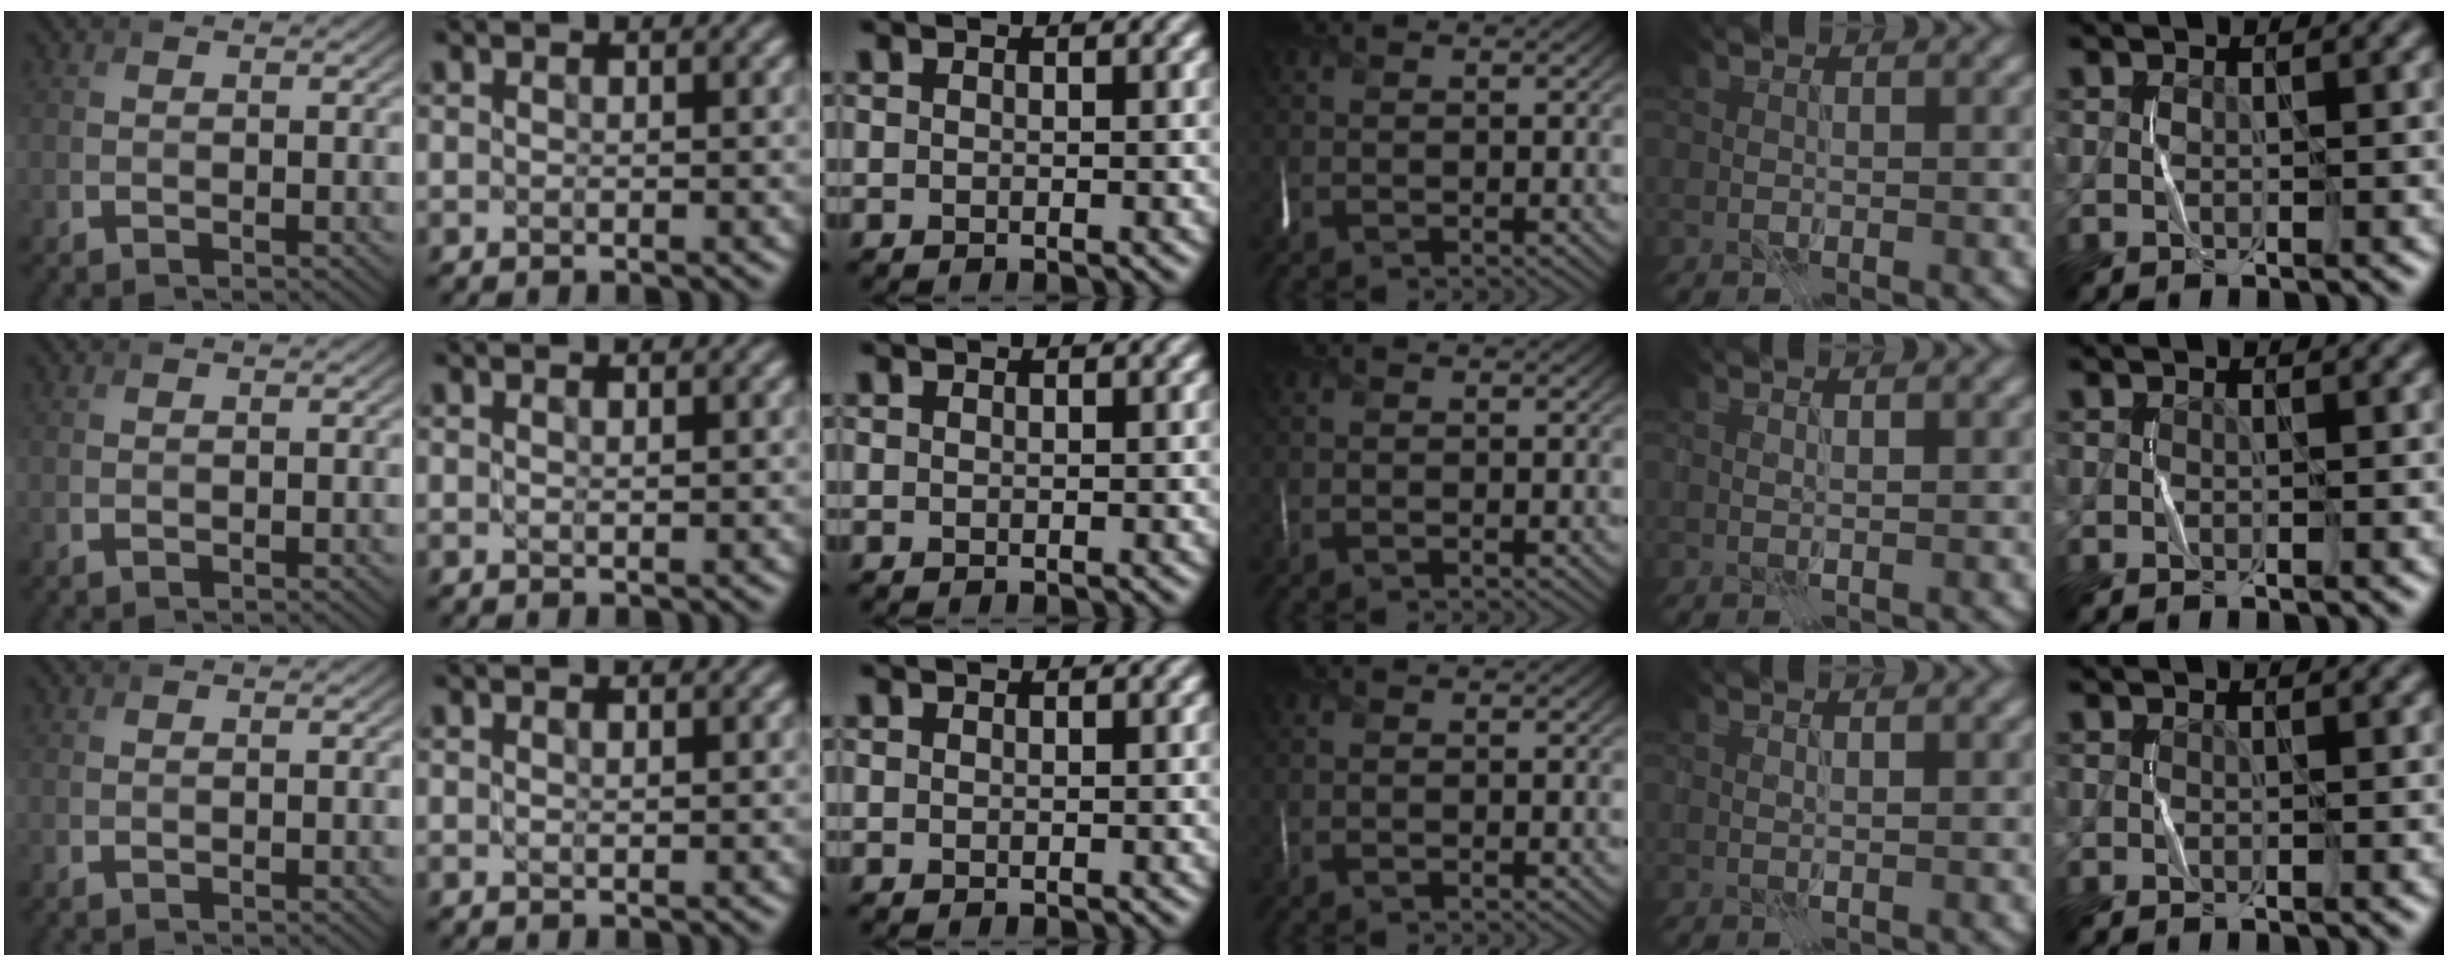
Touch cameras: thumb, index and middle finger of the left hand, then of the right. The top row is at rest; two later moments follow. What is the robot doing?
{"motion": "fold", "object": "scarf"}